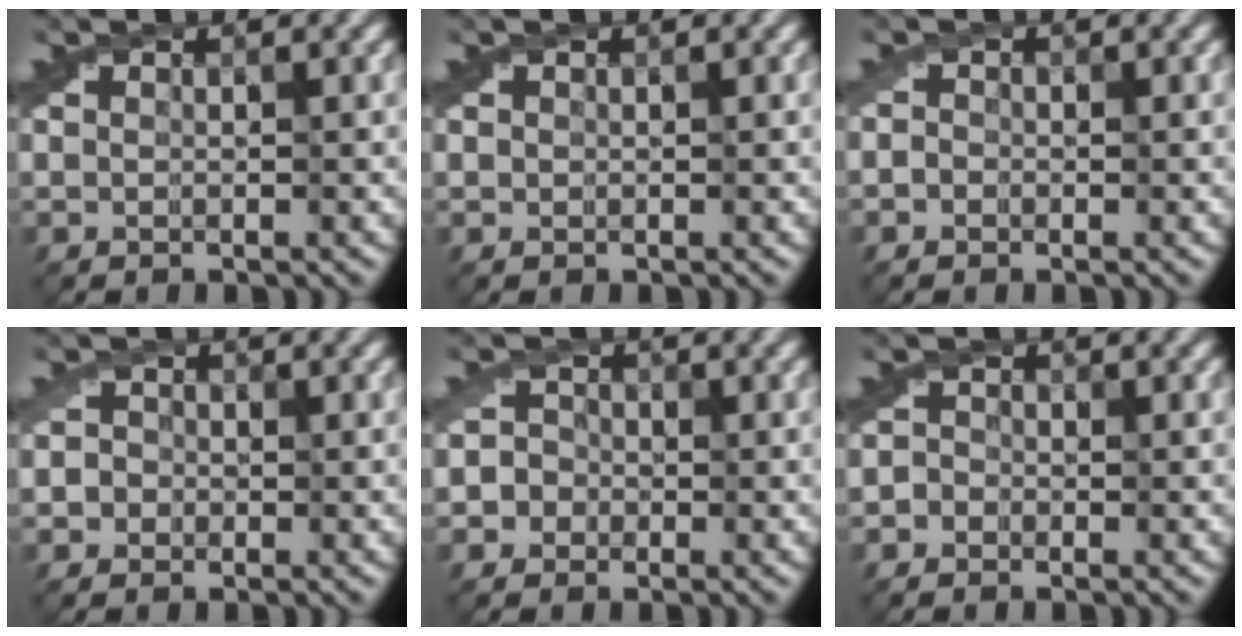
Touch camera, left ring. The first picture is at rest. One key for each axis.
{"total": 0.0}
{"total": 1.1, "fx": -0.3, "fy": 1.0, "fz": 0.3, "tx": 0.004, "ty": -0.005, "tz": -0.020}
{"total": 2.9, "fx": 0.3, "fy": 2.6, "fz": 1.3, "tx": -0.009, "ty": 0.016, "tz": -0.012}
{"total": 3.5, "fx": -0.4, "fy": 3.3, "fz": 1.1, "tx": 0.009, "ty": 0.019, "tz": -0.042}
{"total": 1.8, "fx": -0.4, "fy": 1.7, "fz": 0.5, "tx": 0.010, "ty": 0.005, "tz": -0.026}